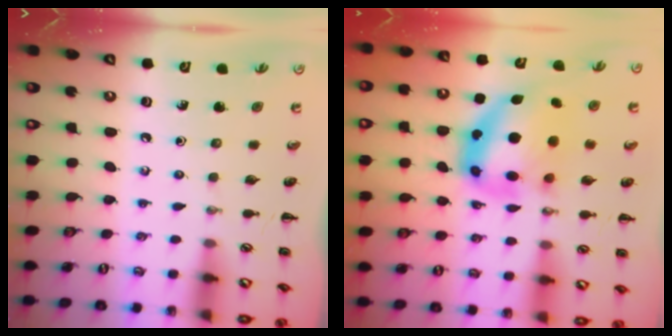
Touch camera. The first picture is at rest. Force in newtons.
{"total": 14.3, "press": 13.9, "slide": 3.6}